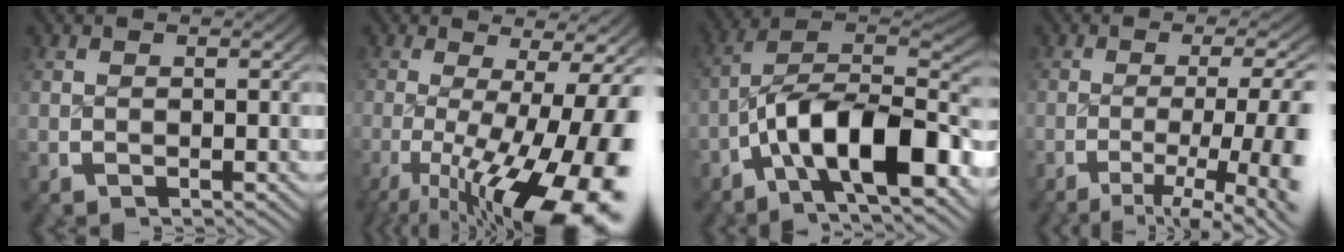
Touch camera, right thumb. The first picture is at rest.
{"total": 15.9, "force": [-3.9, 8.1, 13.1], "torque": [-0.209, -0.046, -0.029]}
{"total": 14.6, "force": [-2.9, 8.5, 11.5], "torque": [-0.200, -0.033, -0.044]}
{"total": 8.5, "force": [-3.2, 3.8, 6.9], "torque": [-0.112, -0.021, -0.042]}